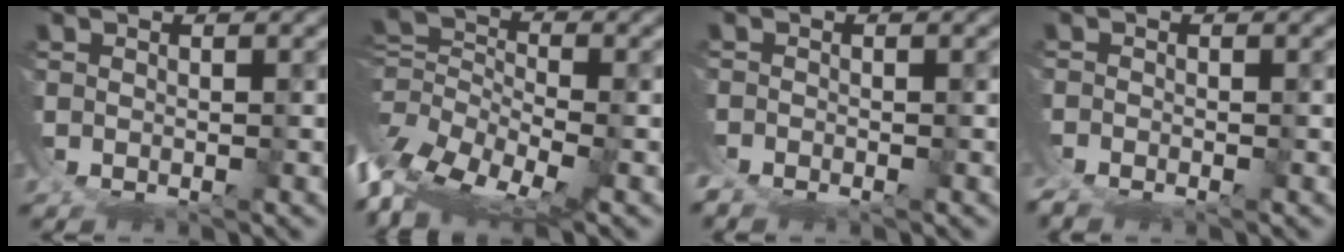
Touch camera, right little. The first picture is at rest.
{"total": 10.0, "force": [-3.6, 6.7, 6.5], "torque": [-0.151, -0.060, -0.049]}
{"total": 1.7, "force": [-1.6, 0.6, 0.0], "torque": [-0.010, -0.012, -0.030]}
{"total": 1.8, "force": [-1.8, 0.4, 0.0], "torque": [-0.004, -0.012, -0.033]}